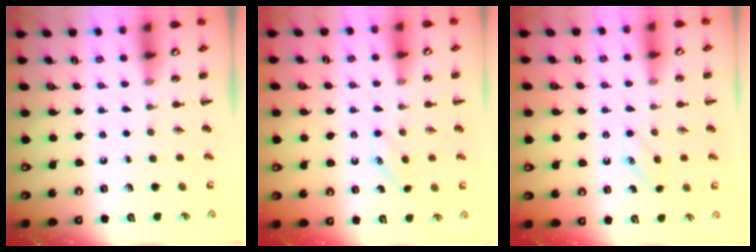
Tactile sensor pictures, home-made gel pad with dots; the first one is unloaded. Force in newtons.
{"total": 3.0, "press": 2.9, "slide": 0.7}
{"total": 3.0, "press": 2.9, "slide": 0.7}